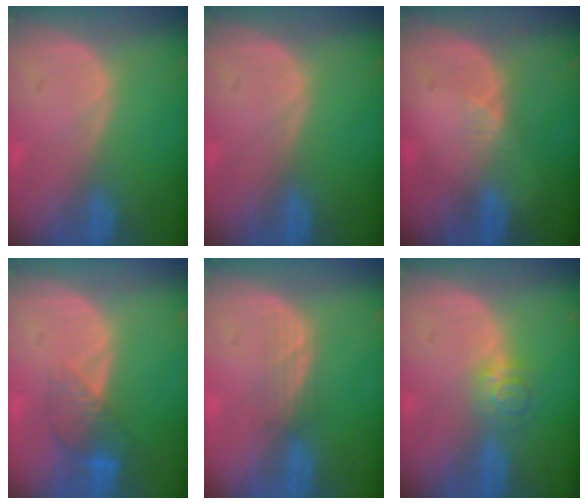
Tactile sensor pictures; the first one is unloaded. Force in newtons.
{"total": 0.0}
{"total": 2.0, "press": 1.6, "slide": 1.3}
{"total": 4.2, "press": 3.7, "slide": 1.9}
{"total": 2.1, "press": 2.1, "slide": 0.2}
{"total": 3.9, "press": 3.6, "slide": 1.6}